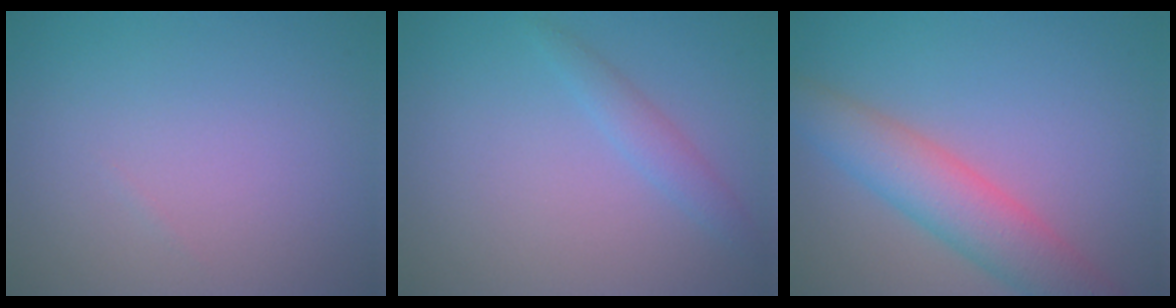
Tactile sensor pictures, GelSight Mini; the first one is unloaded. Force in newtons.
{"total": 1.6, "press": 1.6, "slide": 0.0}
{"total": 5.8, "press": 5.8, "slide": 0.1}